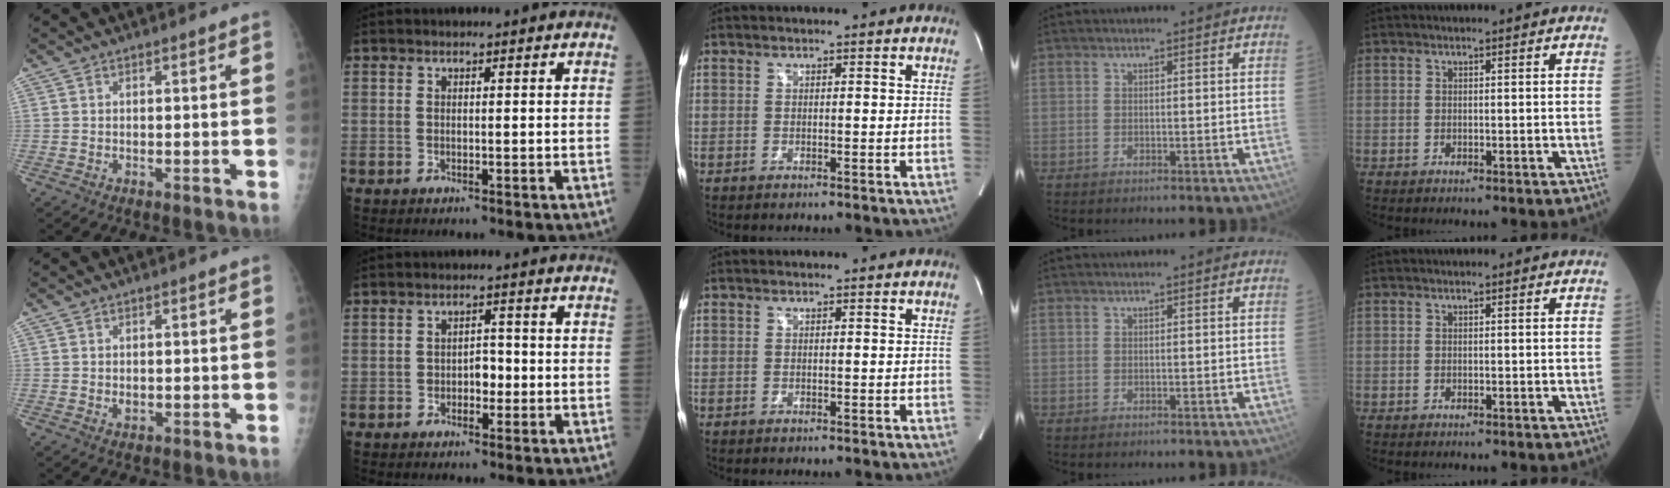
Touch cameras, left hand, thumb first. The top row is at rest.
{"thumb": {"total": 1.0, "force": [0.1, 0.8, 0.6], "torque": [-0.006, -0.001, 0.004]}, "index": {"total": 2.6, "force": [-0.7, 1.6, 2.0], "torque": [-0.026, 0.007, -0.013]}}